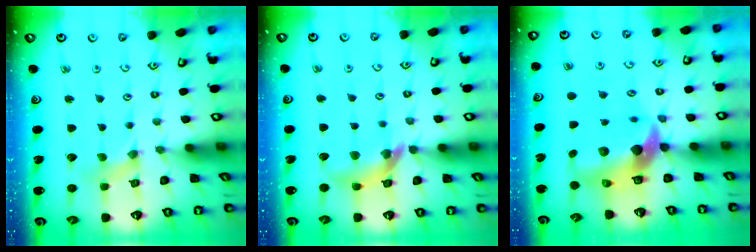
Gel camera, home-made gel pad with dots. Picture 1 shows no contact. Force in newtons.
{"total": 12.0, "press": 11.9, "slide": 1.5}
{"total": 11.3, "press": 11.2, "slide": 1.8}